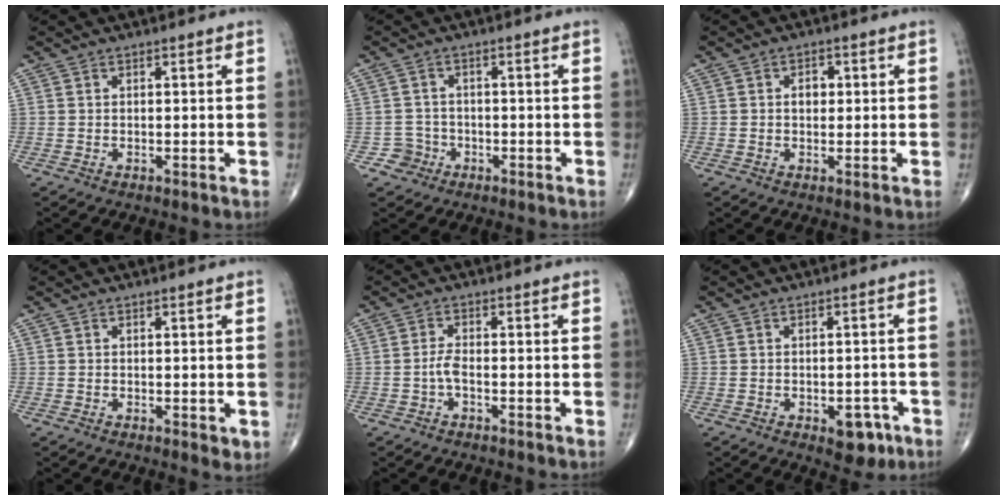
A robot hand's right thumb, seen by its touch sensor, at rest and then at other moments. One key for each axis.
{"total": 3.2, "fx": -1.5, "fy": 2.8, "fz": -0.3, "tx": 0.026, "ty": 0.013, "tz": -0.029}
{"total": 2.8, "fx": 0.3, "fy": 2.1, "fz": 1.9, "tx": -0.016, "ty": 0.005, "tz": 0.002}
{"total": 1.5, "fx": -0.1, "fy": 0.7, "fz": 1.3, "tx": -0.013, "ty": -0.004, "tz": -0.002}
{"total": 2.1, "fx": -0.8, "fy": 0.7, "fz": 1.7, "tx": -0.036, "ty": 0.006, "tz": -0.019}
{"total": 5.4, "fx": -2.5, "fy": 3.0, "fz": 3.7, "tx": -0.025, "ty": 0.013, "tz": -0.026}